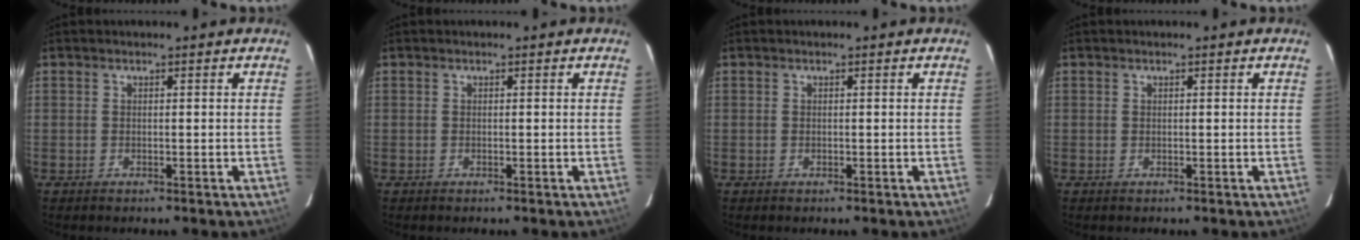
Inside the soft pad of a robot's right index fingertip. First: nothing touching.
{"total": 0.0}
{"total": 0.0}
{"total": 0.0}